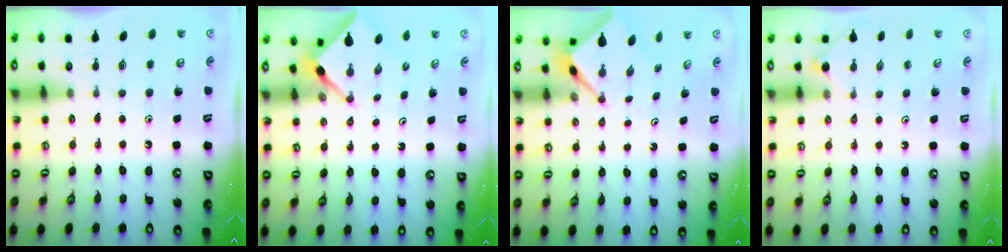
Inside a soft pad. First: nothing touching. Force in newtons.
{"total": 3.2, "press": 3.2, "slide": 0.3}
{"total": 2.7, "press": 2.7, "slide": 0.2}
{"total": 2.2, "press": 2.2, "slide": 0.4}